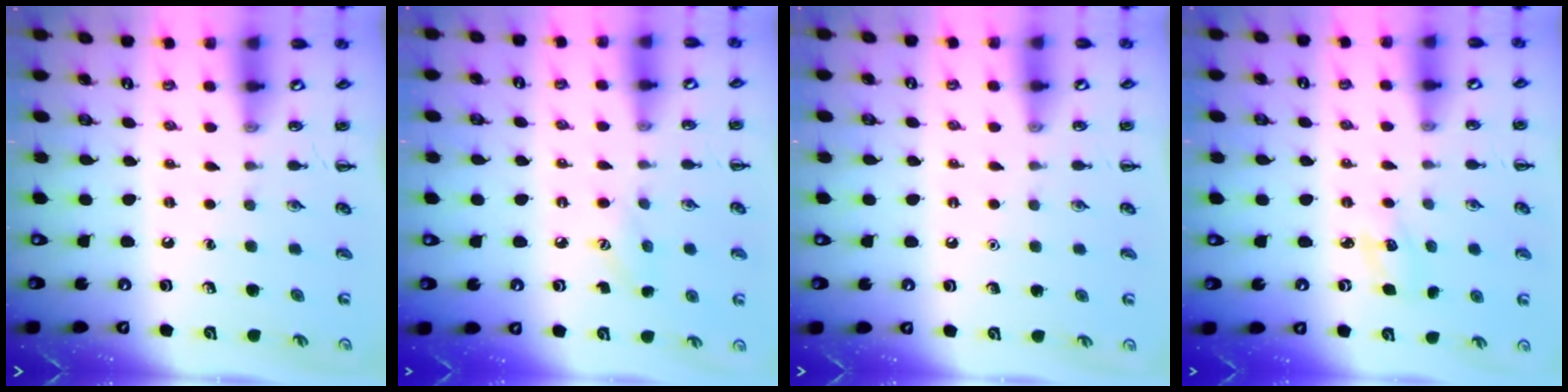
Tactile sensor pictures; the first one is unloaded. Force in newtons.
{"total": 5.2, "press": 5.0, "slide": 1.3}
{"total": 1.6, "press": 1.6, "slide": 0.1}
{"total": 4.0, "press": 3.8, "slide": 1.2}